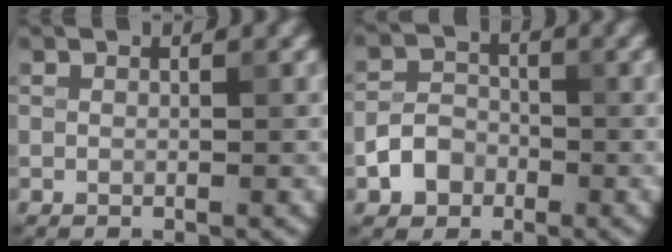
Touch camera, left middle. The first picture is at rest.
{"total": 3.1, "force": [-1.4, 2.4, 1.3], "torque": [-0.021, 0.006, -0.029]}